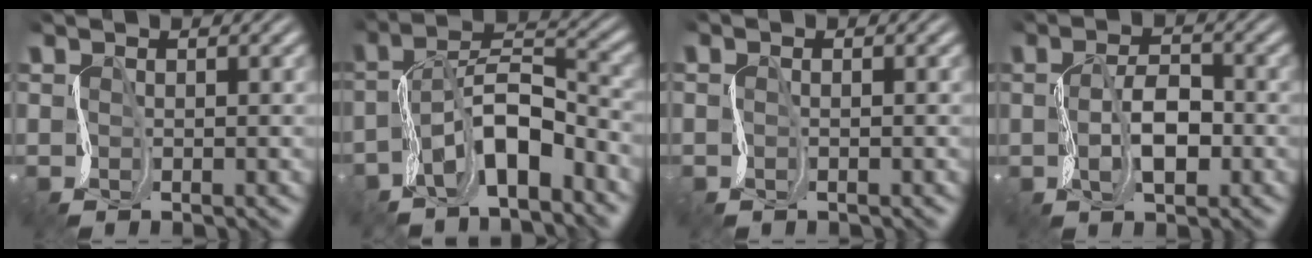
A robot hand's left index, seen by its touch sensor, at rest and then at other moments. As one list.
[{"total": 5.0, "force": [-3.7, 1.3, 3.1], "torque": [-0.074, 0.022, -0.072]}, {"total": 0.0}, {"total": 2.2, "force": [-0.3, 1.0, 2.0], "torque": [-0.060, 0.007, -0.002]}]